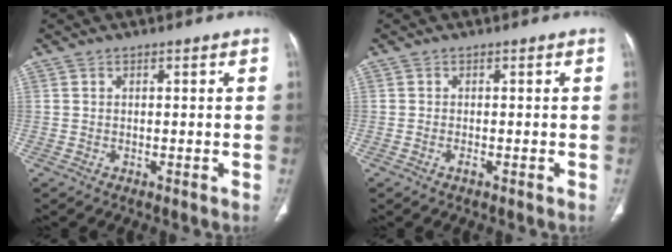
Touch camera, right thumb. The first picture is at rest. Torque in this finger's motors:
{"motor_torque": [-0.23, 0.06, -0.13, 0.57, 0.12]}